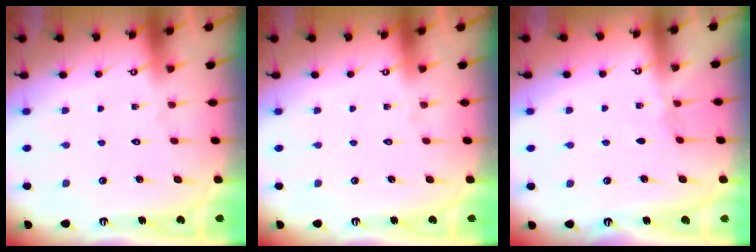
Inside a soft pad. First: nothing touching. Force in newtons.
{"total": 0.0}
{"total": 2.8, "press": 2.8, "slide": 0.4}